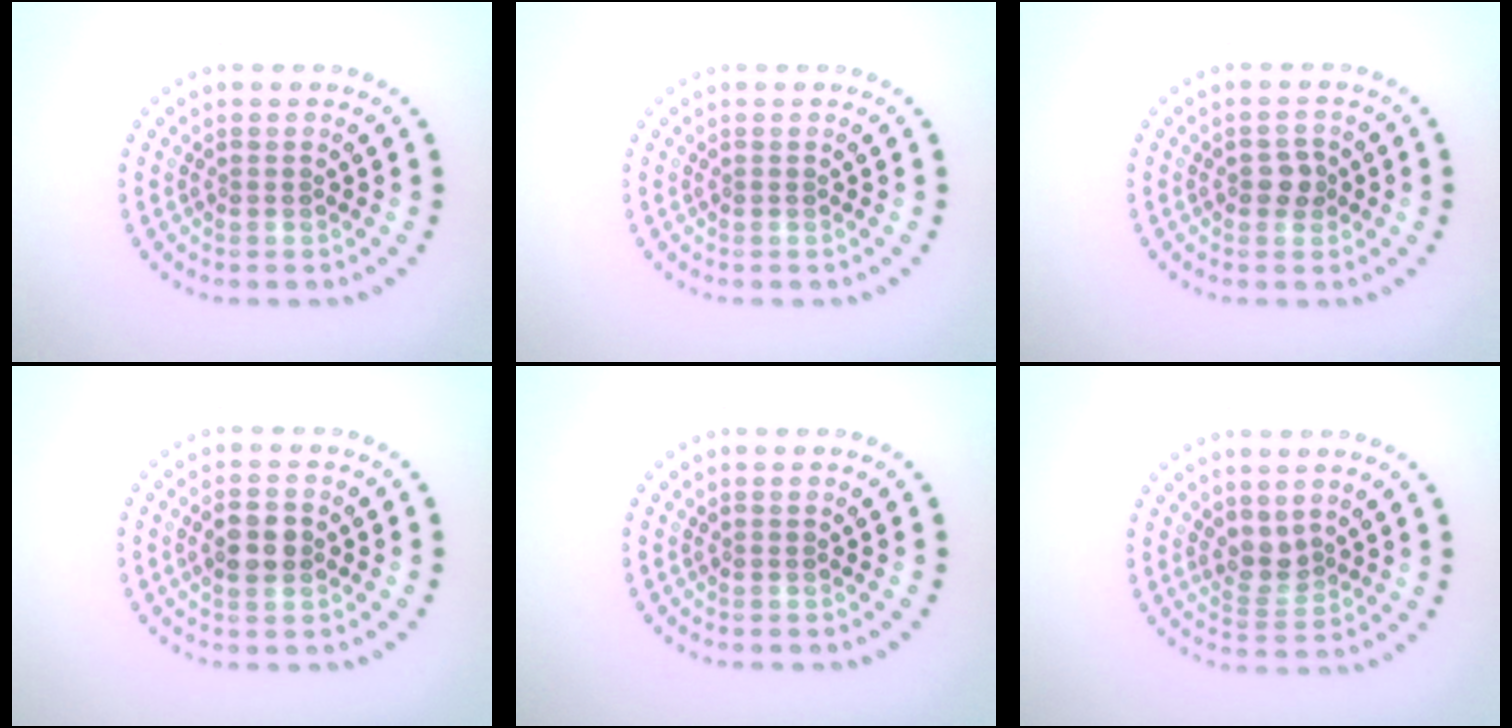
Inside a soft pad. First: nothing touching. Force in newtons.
{"total": 0.0}
{"total": 1.6, "press": 1.6, "slide": 0.2}
{"total": 2.6, "press": 2.6, "slide": 0.2}
{"total": 0.0}
{"total": 2.2, "press": 1.7, "slide": 1.3}